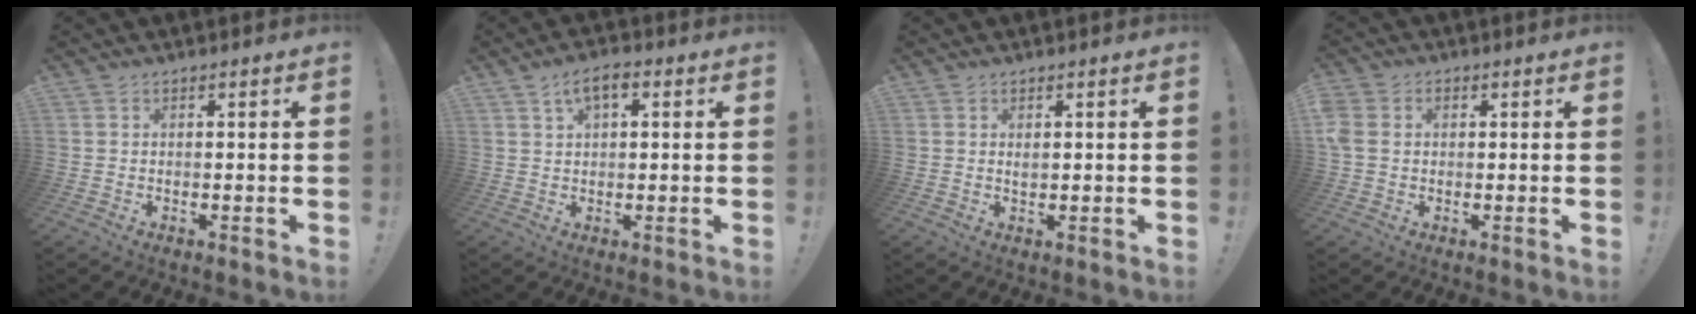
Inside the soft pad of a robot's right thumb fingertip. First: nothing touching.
{"total": 5.4, "force": [2.1, 2.8, 4.1], "torque": [-0.065, 0.004, 0.037]}
{"total": 1.1, "force": [0.6, 0.6, 0.8], "torque": [-0.011, -0.001, 0.009]}
{"total": 5.8, "force": [0.6, 4.6, 3.5], "torque": [-0.076, 0.002, 0.011]}